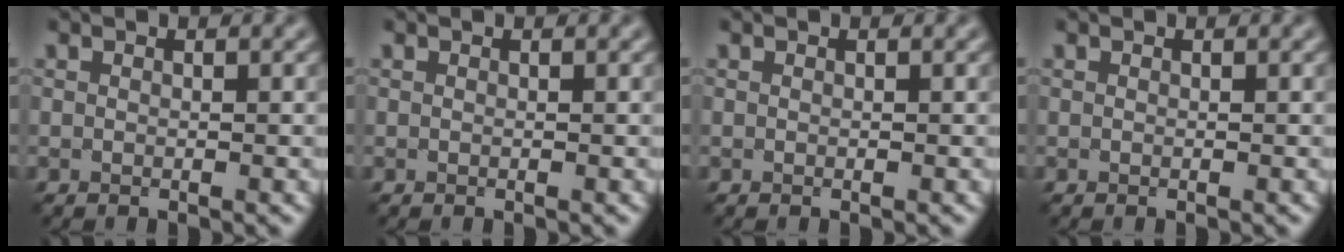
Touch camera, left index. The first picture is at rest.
{"total": 0.0}
{"total": 0.0}
{"total": 0.0}